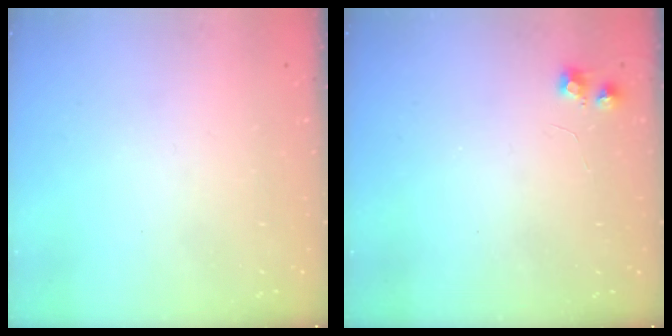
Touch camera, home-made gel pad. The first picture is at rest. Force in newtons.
{"total": 4.3, "press": 4.2, "slide": 0.6}